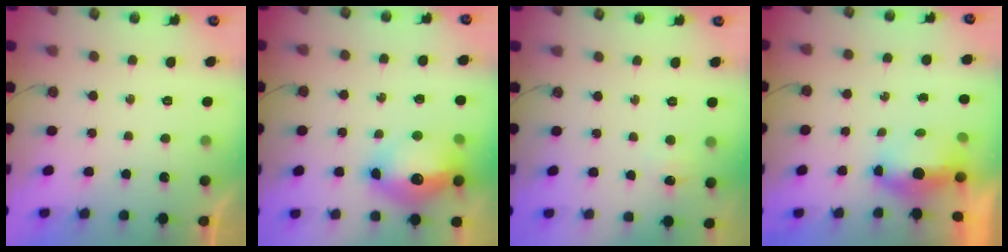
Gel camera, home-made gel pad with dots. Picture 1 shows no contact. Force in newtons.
{"total": 15.3, "press": 15.2, "slide": 1.3}
{"total": 5.4, "press": 5.4, "slide": 0.7}
{"total": 13.9, "press": 7.1, "slide": 12.0}